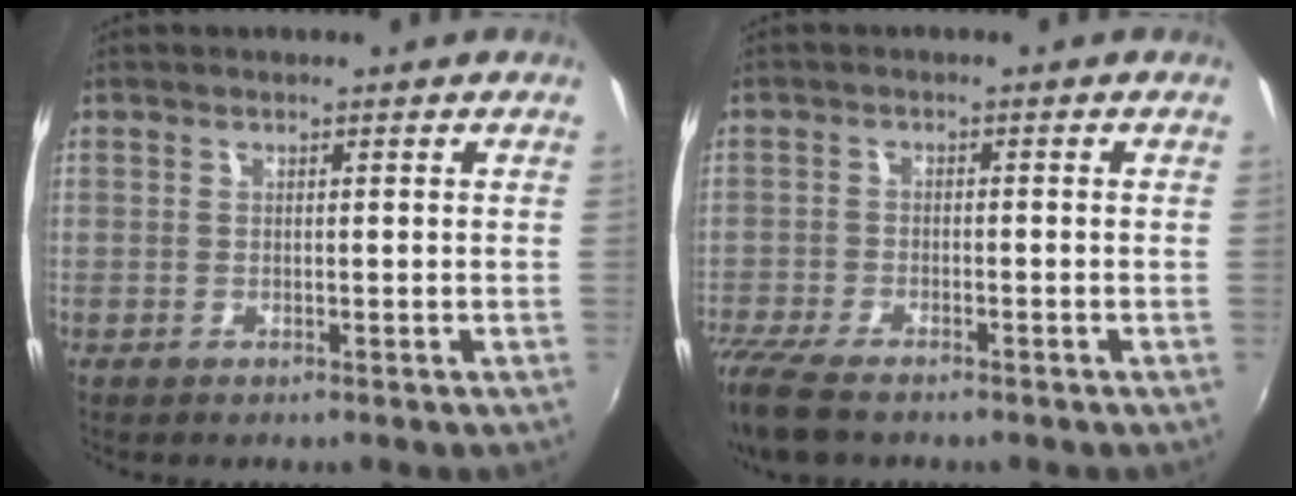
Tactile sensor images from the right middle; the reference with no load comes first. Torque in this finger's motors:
{"motor_torque": [0.86, -0.82, 0.29, 0.08]}